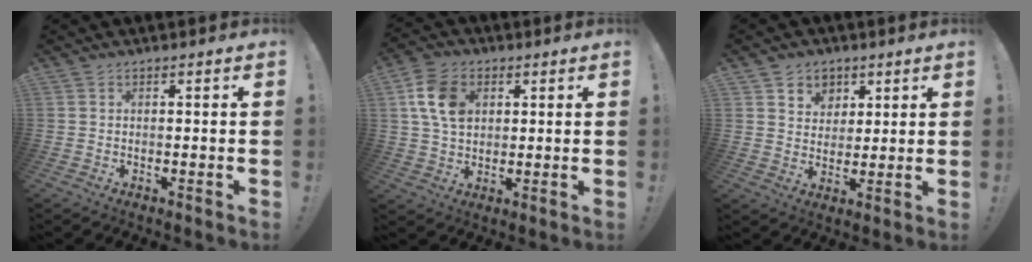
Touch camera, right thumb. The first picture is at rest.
{"total": 12.2, "force": [3.9, 9.1, 7.2], "torque": [-0.120, 0.004, 0.080]}
{"total": 6.6, "force": [3.2, 5.7, 0.8], "torque": [-0.010, -0.028, 0.063]}